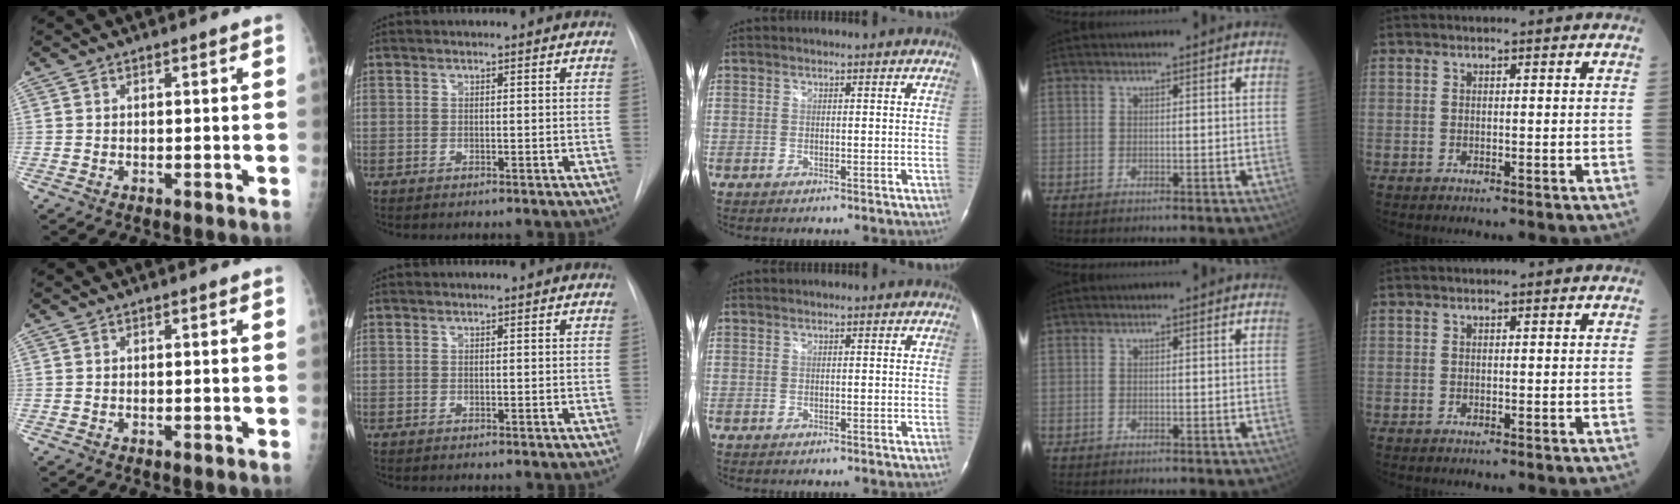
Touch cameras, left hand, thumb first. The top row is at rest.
{}